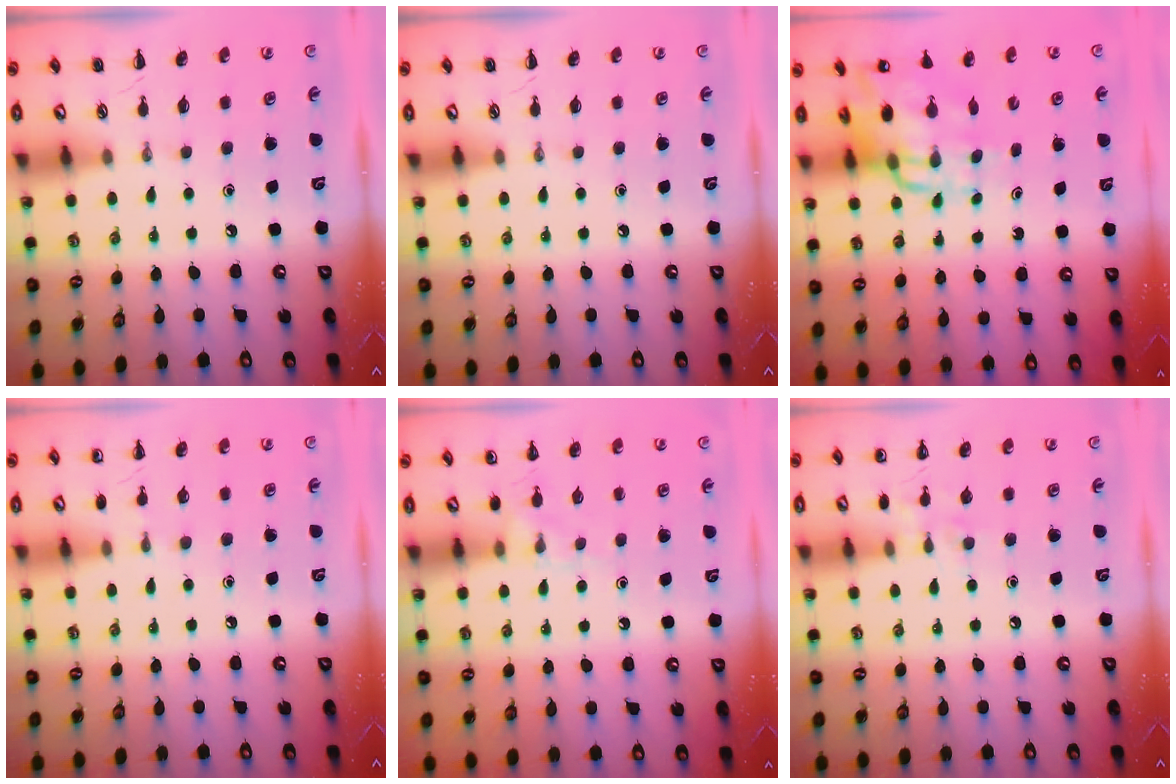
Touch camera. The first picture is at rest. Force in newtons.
{"total": 0.0}
{"total": 13.4, "press": 12.8, "slide": 4.1}
{"total": 3.7, "press": 3.5, "slide": 1.2}
{"total": 6.8, "press": 6.3, "slide": 2.4}
{"total": 6.4, "press": 6.1, "slide": 1.8}